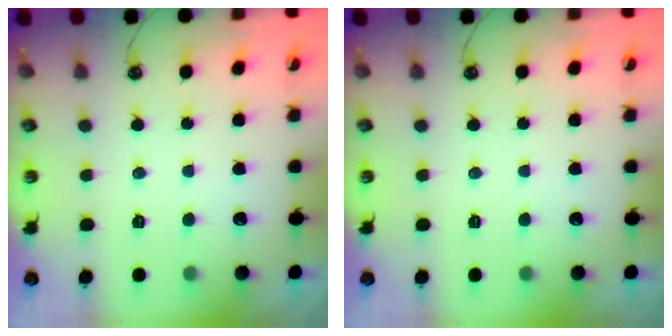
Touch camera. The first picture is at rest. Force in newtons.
{"total": 0.0}